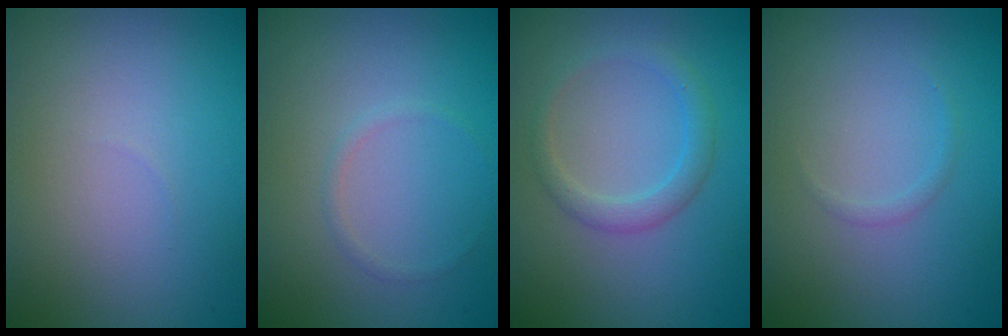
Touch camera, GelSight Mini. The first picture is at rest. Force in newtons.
{"total": 0.7, "press": 0.7, "slide": 0.1}
{"total": 2.0, "press": 2.0, "slide": 0.2}
{"total": 0.5, "press": 0.5, "slide": 0.1}